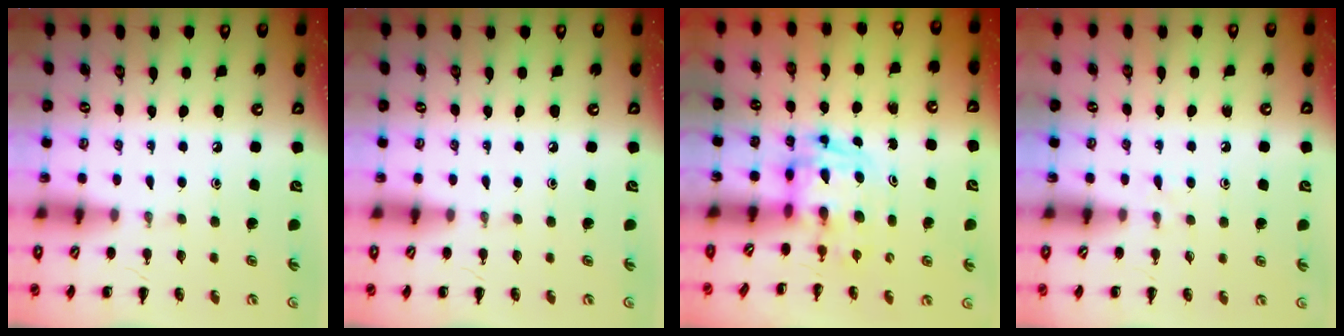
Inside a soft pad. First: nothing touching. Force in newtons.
{"total": 0.0}
{"total": 2.9, "press": 2.8, "slide": 0.5}
{"total": 2.4, "press": 2.3, "slide": 1.0}